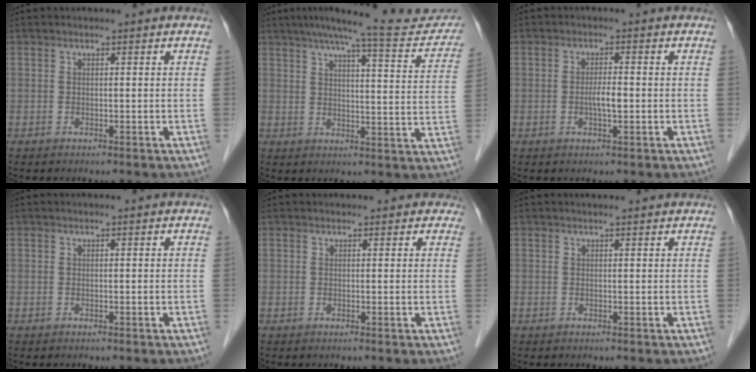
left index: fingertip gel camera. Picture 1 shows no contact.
{"total": 17.1, "force": [15.5, 1.7, 7.1], "torque": [-0.093, -0.015, 0.186]}
{"total": 2.5, "force": [-0.5, 0.4, 2.4], "torque": [-0.048, 0.001, -0.010]}
{"total": 0.0}
{"total": 3.4, "force": [2.9, 1.8, 0.4], "torque": [0.011, 0.007, 0.016]}
{"total": 2.4, "force": [2.2, 0.2, 0.6], "torque": [-0.013, 0.014, 0.026]}